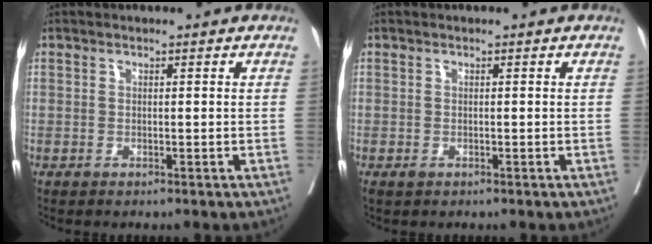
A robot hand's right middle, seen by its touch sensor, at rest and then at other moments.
{"total": 0.7, "force": [-0.3, 0.4, 0.4], "torque": [-0.007, 0.000, -0.001]}